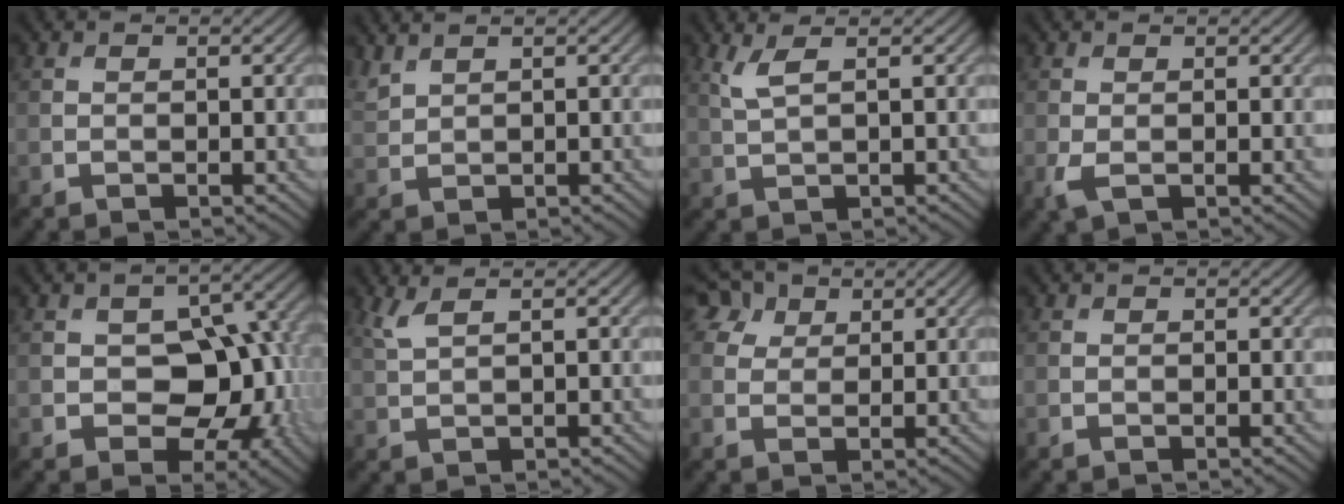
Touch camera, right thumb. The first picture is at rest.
{"total": 2.1, "force": [1.9, 0.4, 0.8], "torque": [-0.024, 0.007, 0.049]}
{"total": 2.7, "force": [1.4, 0.6, 2.3], "torque": [-0.051, 0.006, 0.033]}
{"total": 2.0, "force": [-0.3, 1.0, 1.8], "torque": [-0.049, -0.010, -0.003]}
{"total": 10.5, "force": [-1.4, 7.0, 7.7], "torque": [-0.088, -0.001, -0.031]}
{"total": 2.4, "force": [1.5, 0.5, 1.9], "torque": [-0.043, 0.008, 0.036]}
{"total": 3.8, "force": [2.2, 2.7, 1.4], "torque": [-0.031, 0.009, 0.042]}
{"total": 0.0}